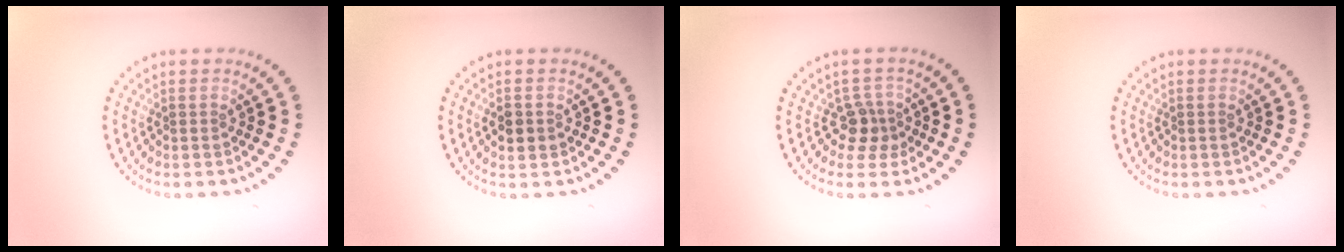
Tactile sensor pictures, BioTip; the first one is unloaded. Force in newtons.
{"total": 2.0, "press": 2.0, "slide": 0.2}
{"total": 2.3, "press": 1.8, "slide": 1.5}
{"total": 0.0}